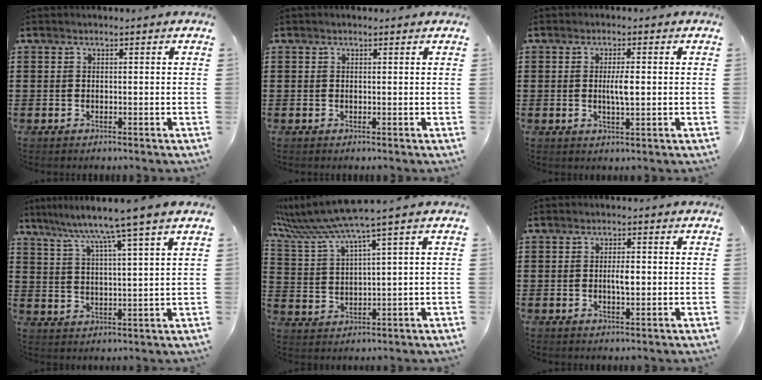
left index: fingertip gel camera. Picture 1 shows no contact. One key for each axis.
{"total": 0.0}
{"total": 3.2, "fx": 0.1, "fy": 0.7, "fz": 3.2, "tx": -0.060, "ty": -0.001, "tz": -0.001}
{"total": 6.9, "fx": 5.5, "fy": -1.4, "fz": 3.8, "tx": -0.096, "ty": -0.033, "tz": 0.086}
{"total": 6.5, "fx": 4.8, "fy": -0.5, "fz": 4.4, "tx": -0.121, "ty": -0.035, "tz": 0.076}
{"total": 2.7, "fx": -0.1, "fy": 0.9, "fz": 2.6, "tx": -0.041, "ty": -0.002, "tz": -0.005}